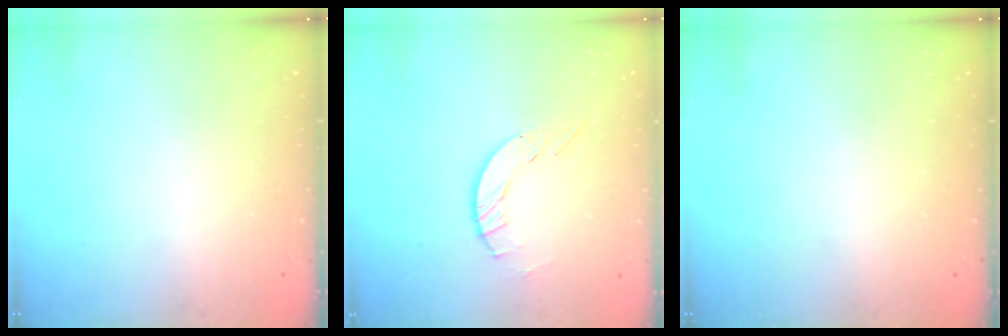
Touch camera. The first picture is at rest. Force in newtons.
{"total": 5.5, "press": 5.5, "slide": 0.2}
{"total": 0.0}